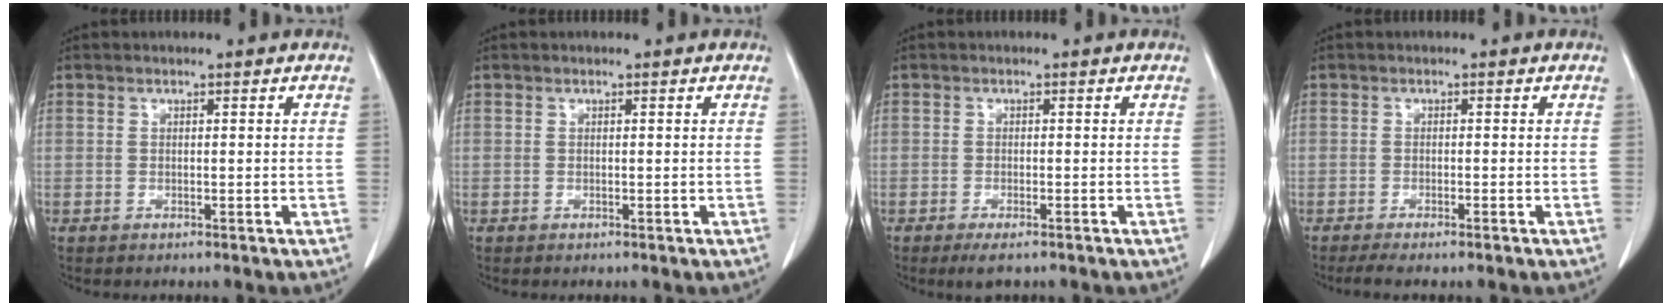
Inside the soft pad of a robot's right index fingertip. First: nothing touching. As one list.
[{"total": 0.0}, {"total": 2.7, "force": [-2.0, 0.7, 1.8], "torque": [-0.022, -0.004, -0.029]}, {"total": 3.9, "force": [-3.1, 0.2, 2.4], "torque": [-0.030, -0.007, -0.045]}]